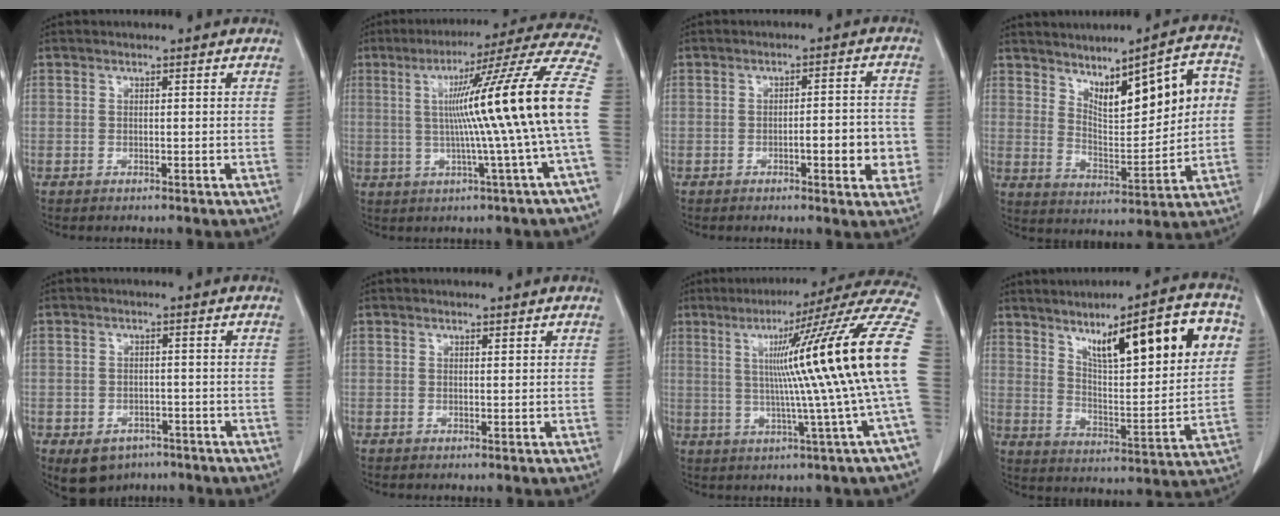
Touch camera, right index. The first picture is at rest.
{"total": 19.9, "force": [0.2, -2.3, 19.7], "torque": [-0.258, 0.022, -0.010]}
{"total": 7.0, "force": [-1.9, 1.6, 6.5], "torque": [-0.079, 0.007, -0.021]}
{"total": 12.8, "force": [4.0, 3.4, 11.7], "torque": [-0.172, 0.022, 0.077]}
{"total": 5.9, "force": [-3.7, 4.3, 1.9], "torque": [-0.029, 0.005, -0.045]}
{"total": 0.0}
{"total": 22.0, "force": [2.3, -2.4, 21.7], "torque": [-0.234, 0.032, 0.022]}
{"total": 19.3, "force": [8.6, 3.5, 16.9], "torque": [-0.238, 0.016, 0.135]}